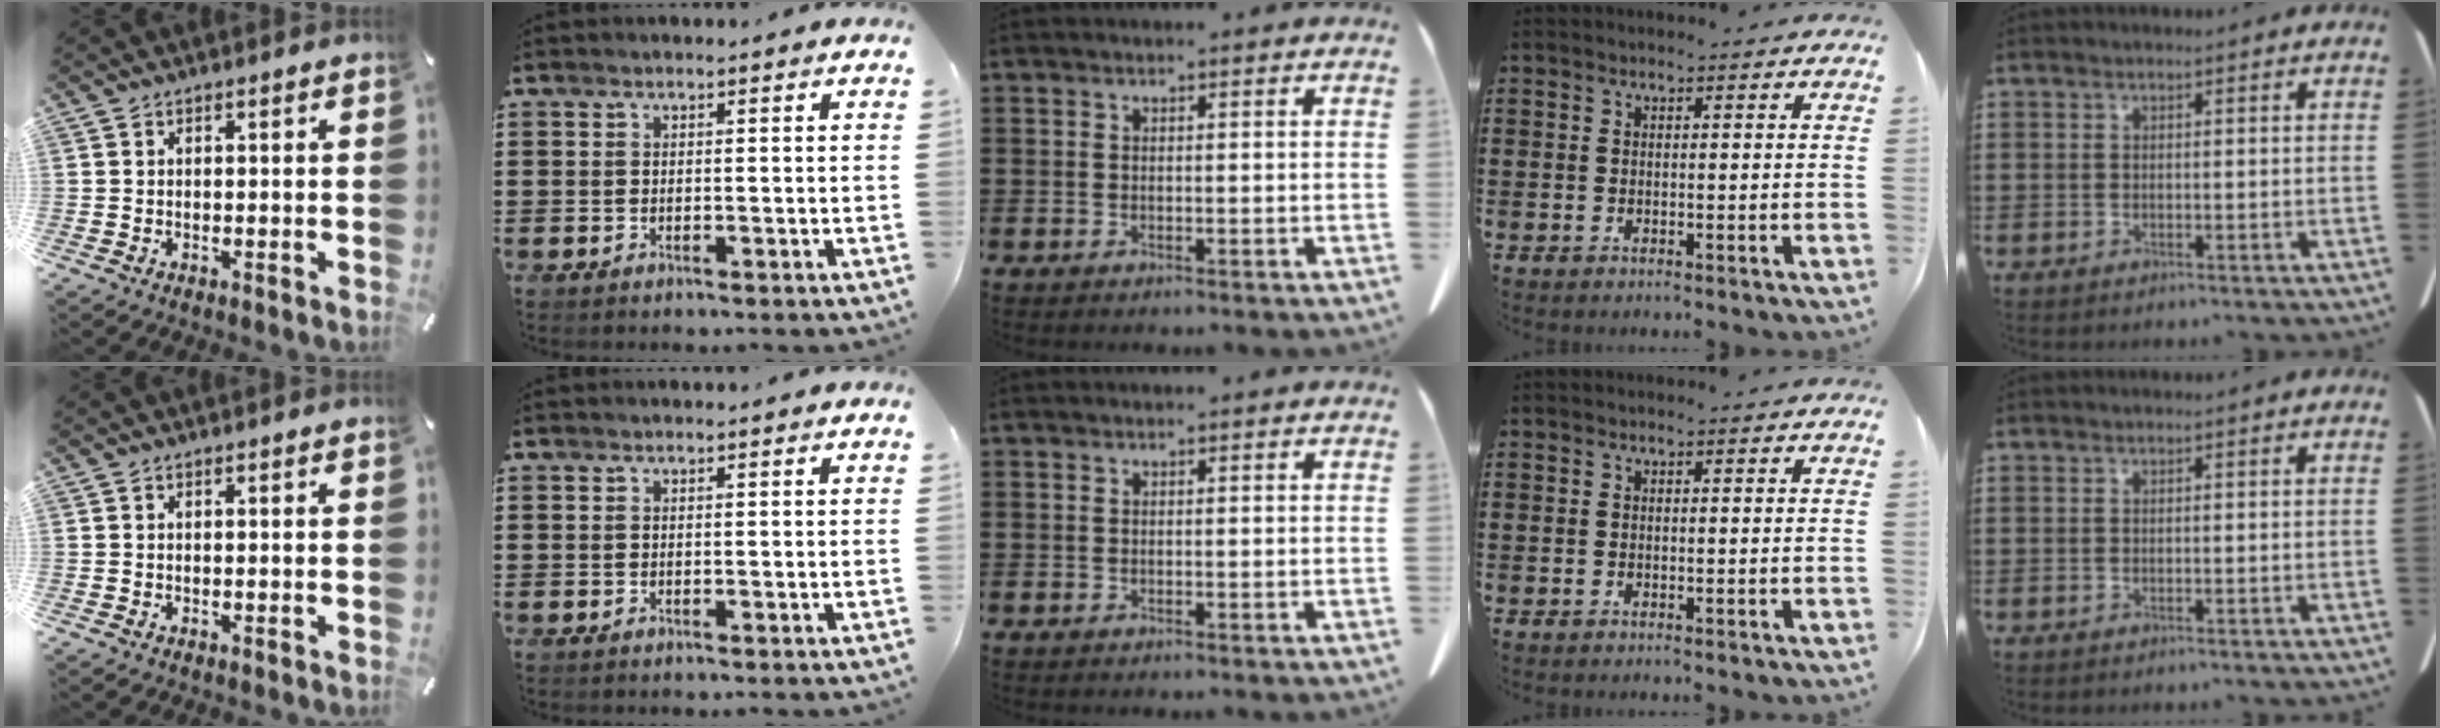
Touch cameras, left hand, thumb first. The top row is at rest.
{}